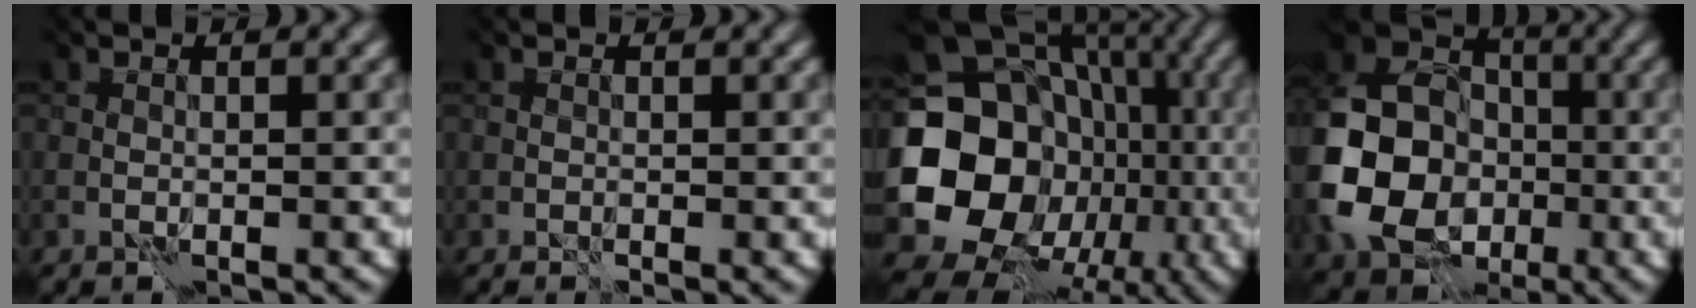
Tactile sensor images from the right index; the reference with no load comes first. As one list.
[{"total": 0.0}, {"total": 17.0, "force": [-1.4, 14.8, 8.3], "torque": [-0.158, -0.020, -0.016]}, {"total": 12.3, "force": [-2.3, 10.2, 6.4], "torque": [-0.169, -0.016, -0.046]}]